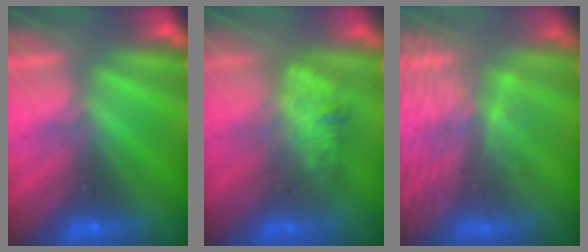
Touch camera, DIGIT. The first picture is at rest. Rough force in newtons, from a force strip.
{"total": 2.7}
{"total": 11.8}